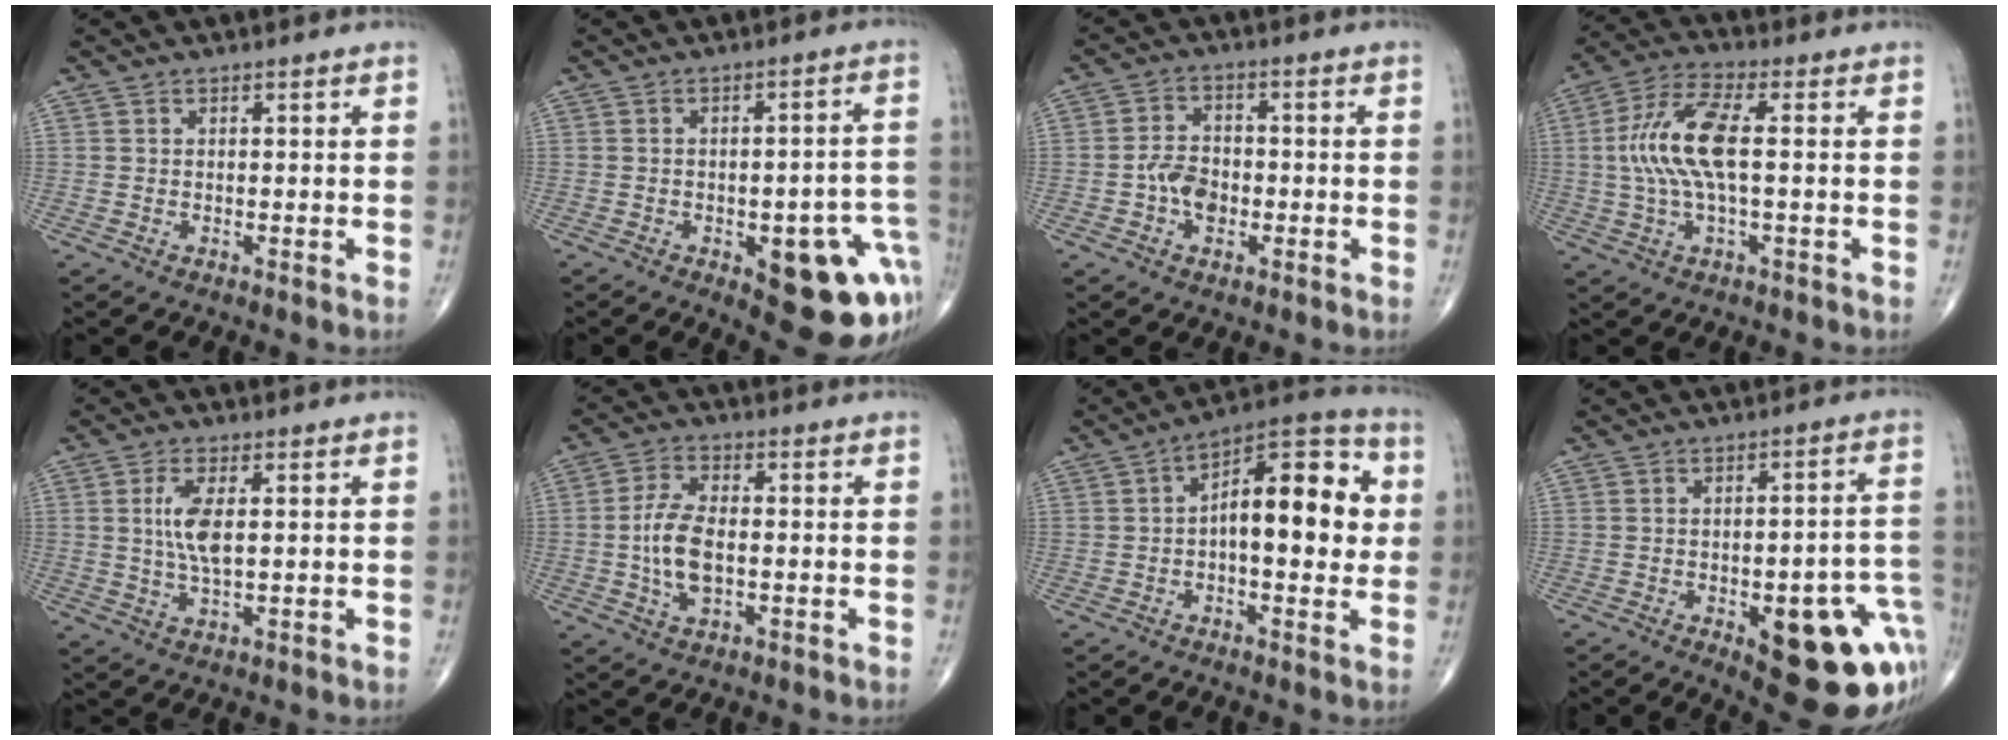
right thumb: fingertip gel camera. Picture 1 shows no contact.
{"total": 17.5, "force": [-6.2, 7.1, 14.8], "torque": [-0.115, 0.035, -0.054]}
{"total": 5.7, "force": [-1.5, 4.0, 3.7], "torque": [-0.049, 0.016, -0.032]}
{"total": 11.8, "force": [0.6, 4.0, 11.1], "torque": [-0.248, 0.022, 0.009]}
{"total": 6.3, "force": [1.1, 2.3, 5.7], "torque": [-0.121, -0.004, 0.023]}
{"total": 8.3, "force": [-0.9, 4.2, 7.1], "torque": [-0.143, 0.007, -0.018]}
{"total": 16.1, "force": [1.0, 7.4, 14.3], "torque": [-0.181, 0.033, 0.008]}
{"total": 20.4, "force": [-7.0, 7.7, 17.6], "torque": [-0.152, 0.029, -0.065]}